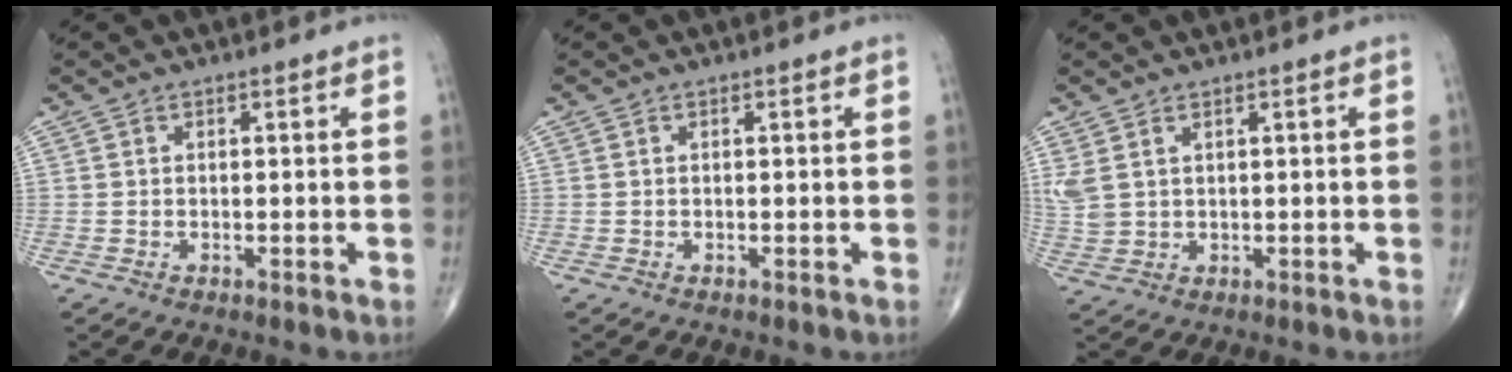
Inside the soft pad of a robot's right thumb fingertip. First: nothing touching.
{"total": 0.0}
{"total": 4.2, "force": [1.8, 2.5, 2.9], "torque": [-0.075, 0.001, 0.047]}